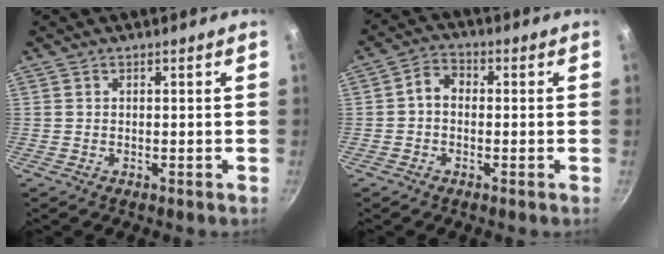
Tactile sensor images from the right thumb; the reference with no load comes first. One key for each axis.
{"total": 4.0, "fx": -0.3, "fy": 3.1, "fz": 2.5, "tx": -0.038, "ty": 0.013, "tz": -0.019}